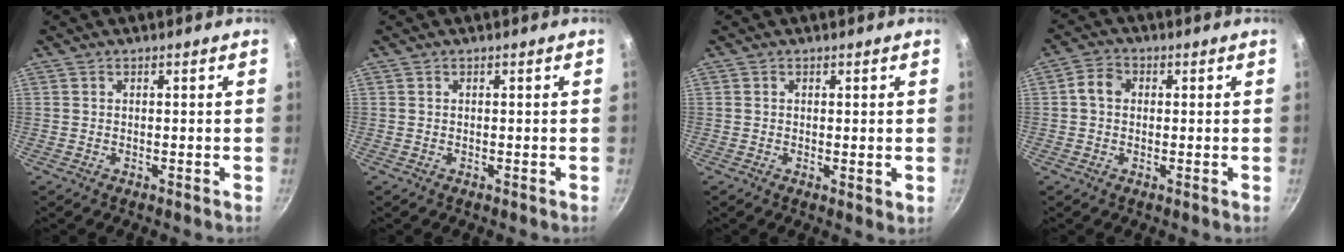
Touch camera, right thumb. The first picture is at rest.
{"total": 0.0}
{"total": 1.4, "force": [0.3, 0.5, 1.3], "torque": [-0.019, -0.005, 0.003]}
{"total": 4.1, "force": [0.5, 3.2, 2.6], "torque": [-0.044, 0.011, -0.002]}